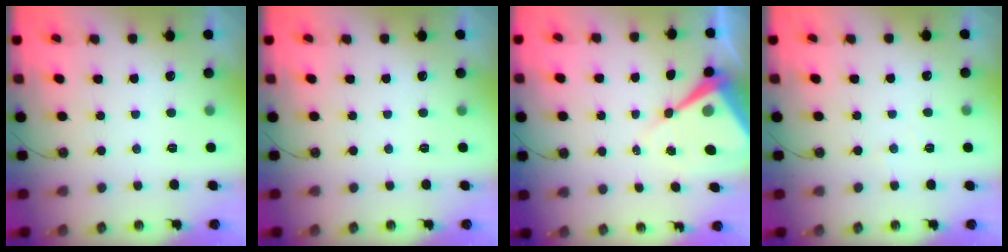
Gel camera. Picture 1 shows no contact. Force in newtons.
{"total": 0.0}
{"total": 10.1, "press": 10.1, "slide": 0.8}
{"total": 2.1, "press": 2.1, "slide": 0.4}